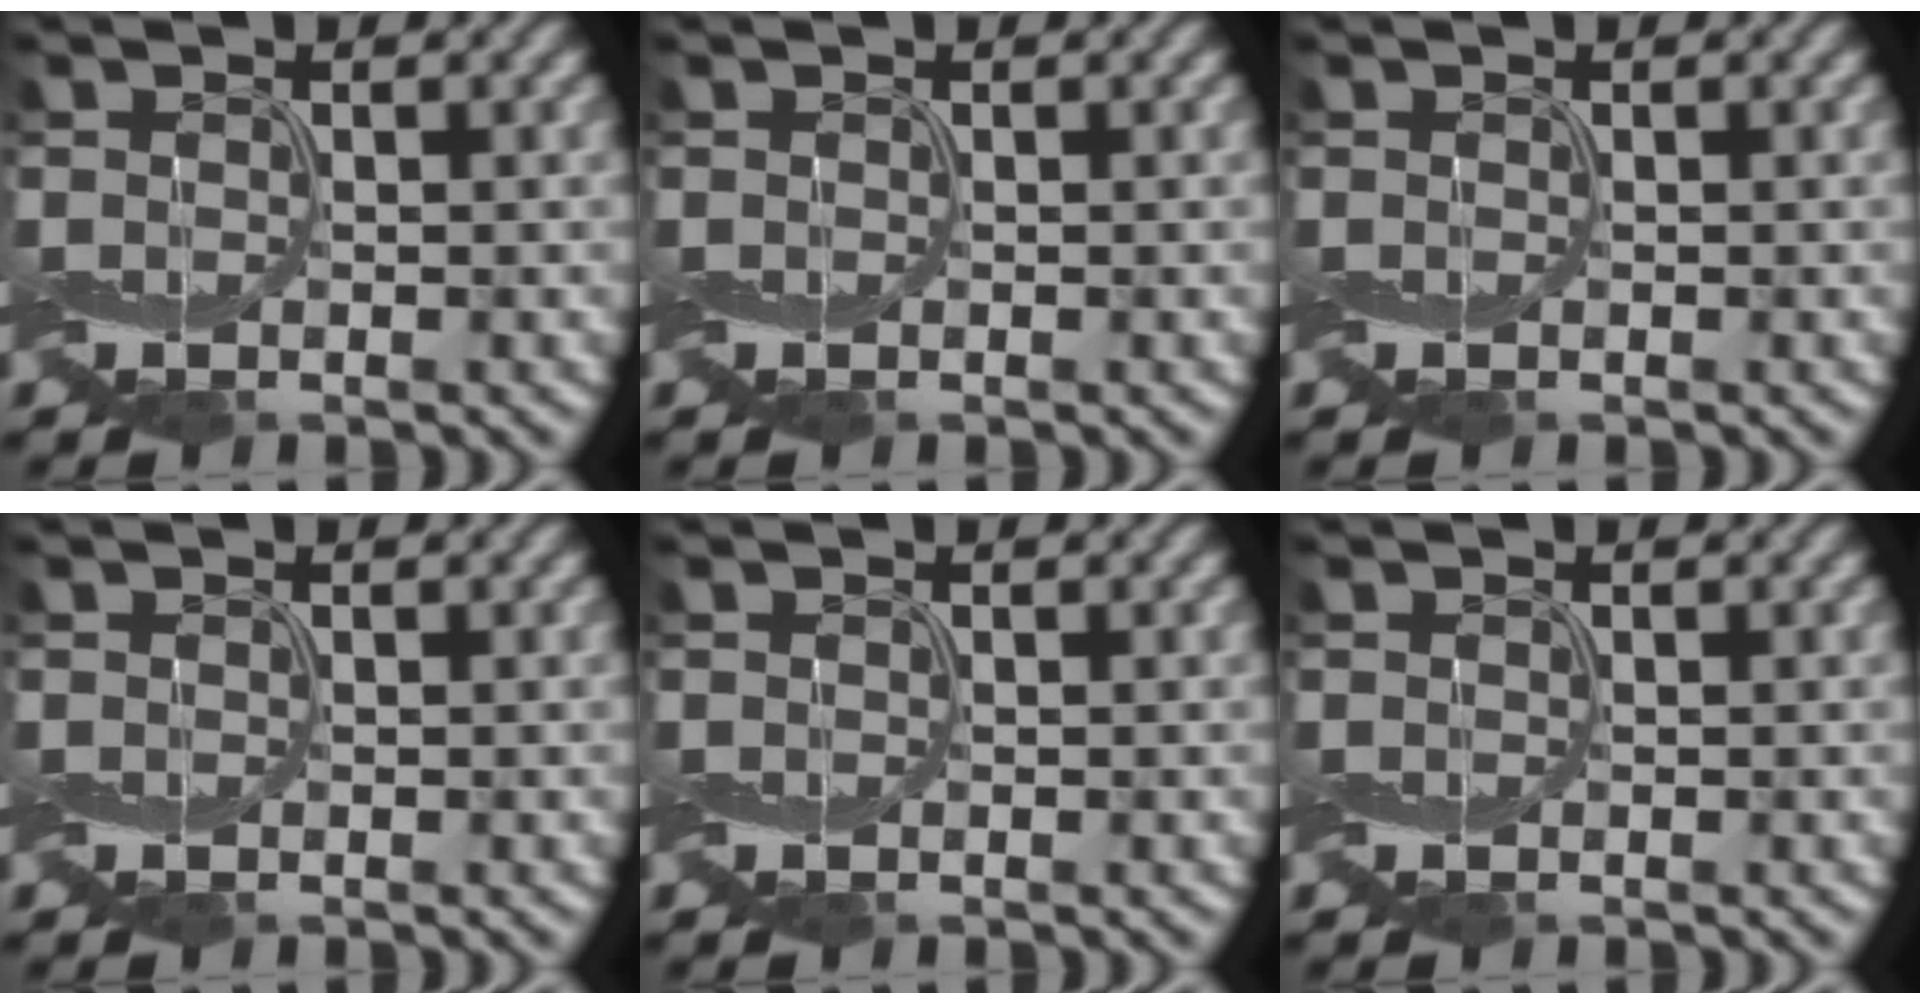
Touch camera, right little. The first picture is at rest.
{"total": 0.0}
{"total": 0.0}
{"total": 0.0}
{"total": 0.0}
{"total": 0.0}